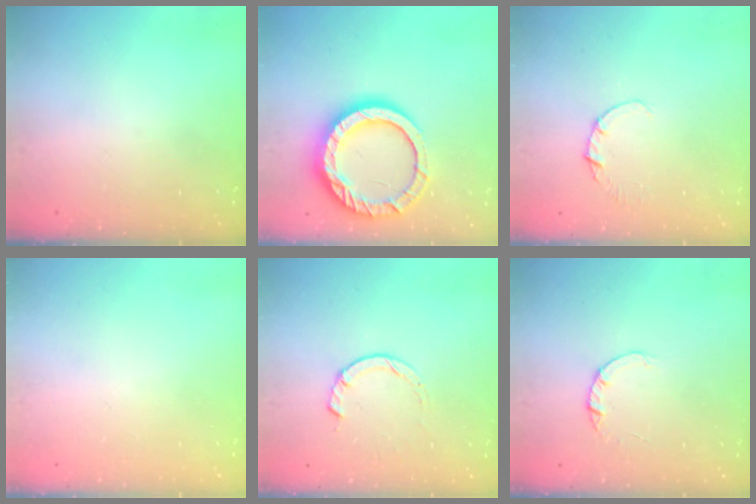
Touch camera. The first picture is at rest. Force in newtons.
{"total": 17.0, "press": 16.9, "slide": 1.3}
{"total": 1.1, "press": 1.1, "slide": 0.1}
{"total": 0.0}
{"total": 4.0, "press": 3.9, "slide": 0.7}
{"total": 1.4, "press": 1.4, "slide": 0.2}